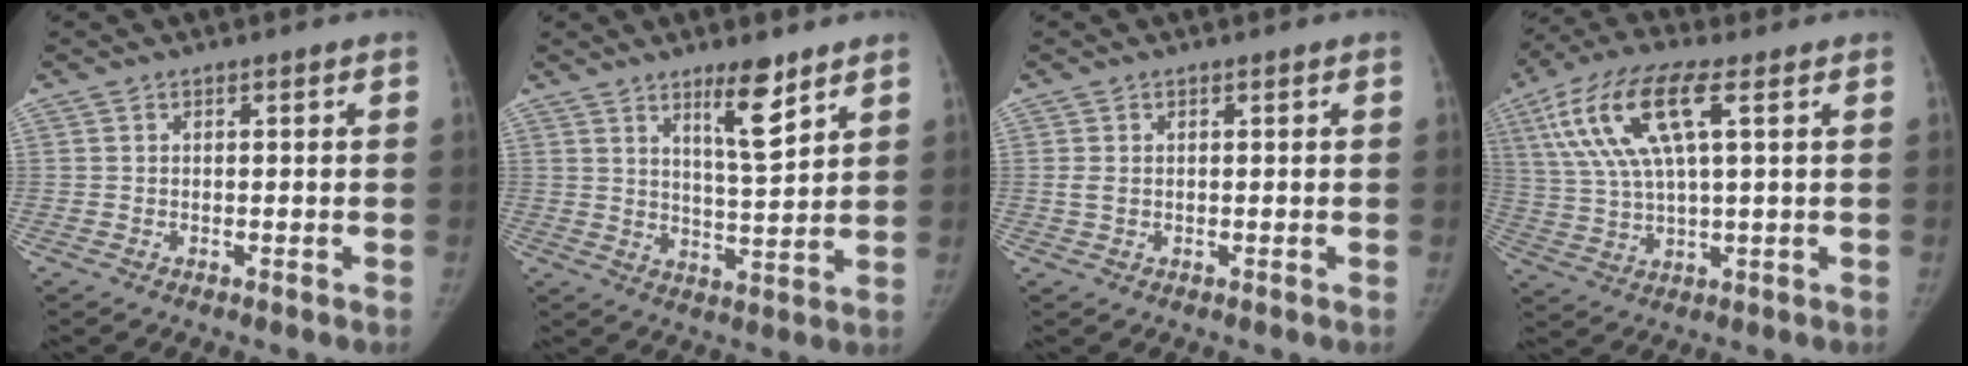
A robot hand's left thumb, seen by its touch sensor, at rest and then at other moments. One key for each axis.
{"total": 8.3, "fx": 5.5, "fy": 1.6, "fz": 6.1, "tx": -0.089, "ty": -0.045, "tz": 0.092}
{"total": 1.6, "fx": 0.2, "fy": 1.1, "fz": 1.2, "tx": -0.029, "ty": 0.003, "tz": 0.007}
{"total": 15.3, "fx": 5.5, "fy": 4.9, "fz": 13.4, "tx": -0.290, "ty": 0.011, "tz": 0.102}